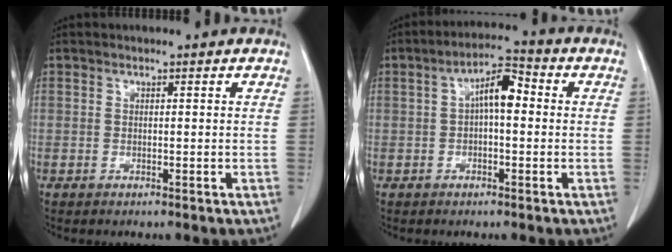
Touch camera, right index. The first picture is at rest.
{"total": 6.0, "force": [0.5, 2.1, 5.6], "torque": [-0.099, 0.028, 0.004]}